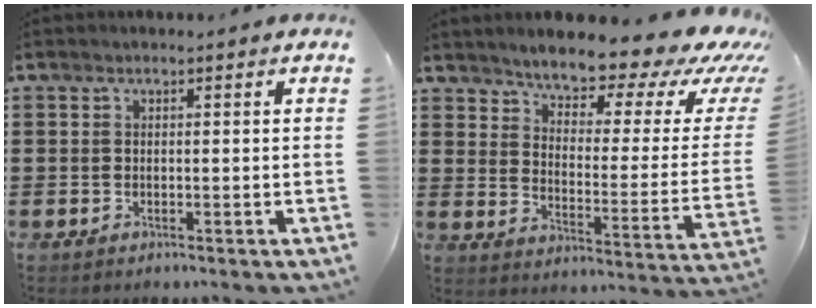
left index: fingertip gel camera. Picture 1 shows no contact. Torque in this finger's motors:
{"motor_torque": [2.14, 0.00, 1.05, 0.06]}